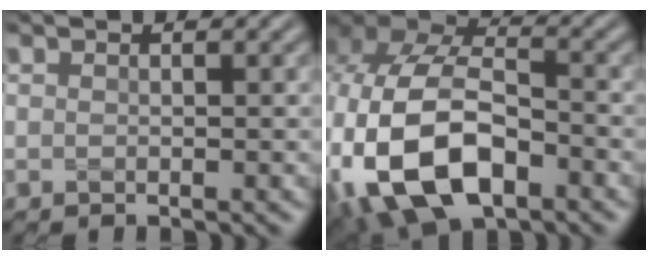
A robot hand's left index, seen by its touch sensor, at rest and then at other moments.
{"total": 14.5, "force": [-4.3, 9.2, 10.3], "torque": [-0.238, -0.035, -0.066]}